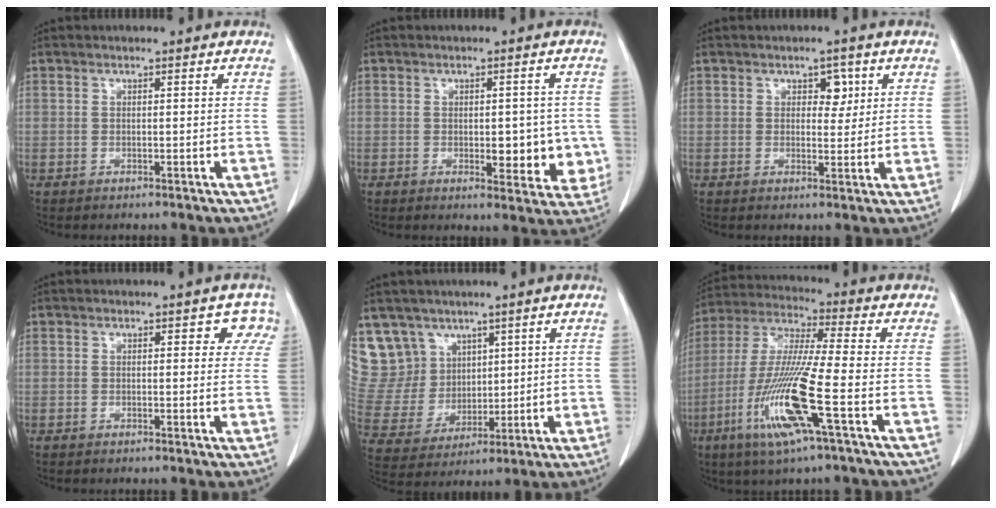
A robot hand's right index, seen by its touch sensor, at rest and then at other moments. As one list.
[{"total": 6.6, "force": [-0.8, 3.3, 5.6], "torque": [-0.049, 0.000, -0.001]}, {"total": 2.9, "force": [1.2, 1.8, 1.9], "torque": [-0.019, 0.004, 0.016]}, {"total": 3.2, "force": [1.4, 1.9, 2.1], "torque": [0.000, 0.010, 0.006]}, {"total": 11.2, "force": [7.5, 8.3, 0.9], "torque": [-0.035, 0.036, 0.171]}, {"total": 14.7, "force": [-5.4, -0.2, 13.7], "torque": [-0.286, -0.019, -0.109]}]